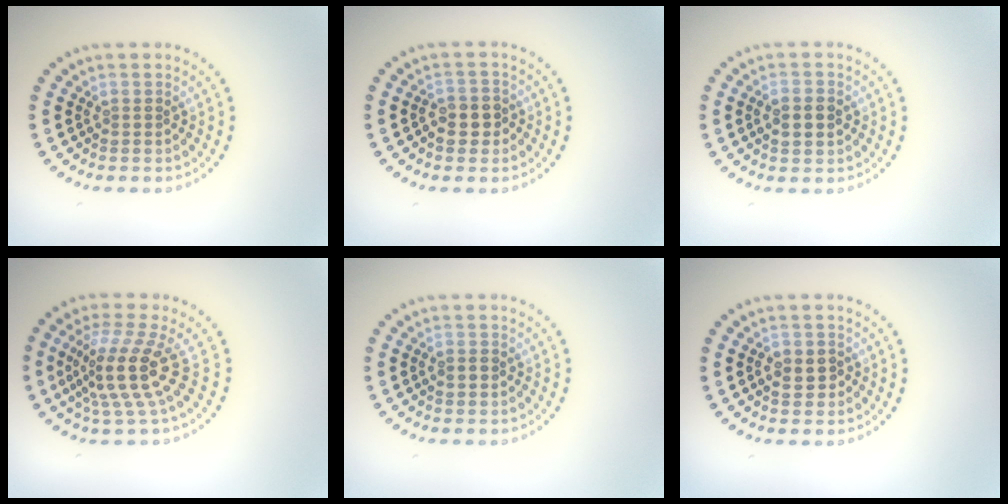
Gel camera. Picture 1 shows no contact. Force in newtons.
{"total": 2.4, "press": 2.3, "slide": 0.6}
{"total": 2.4, "press": 2.4, "slide": 0.1}
{"total": 4.9, "press": 3.7, "slide": 3.3}
{"total": 1.7, "press": 1.7, "slide": 0.0}
{"total": 2.1, "press": 2.1, "slide": 0.4}